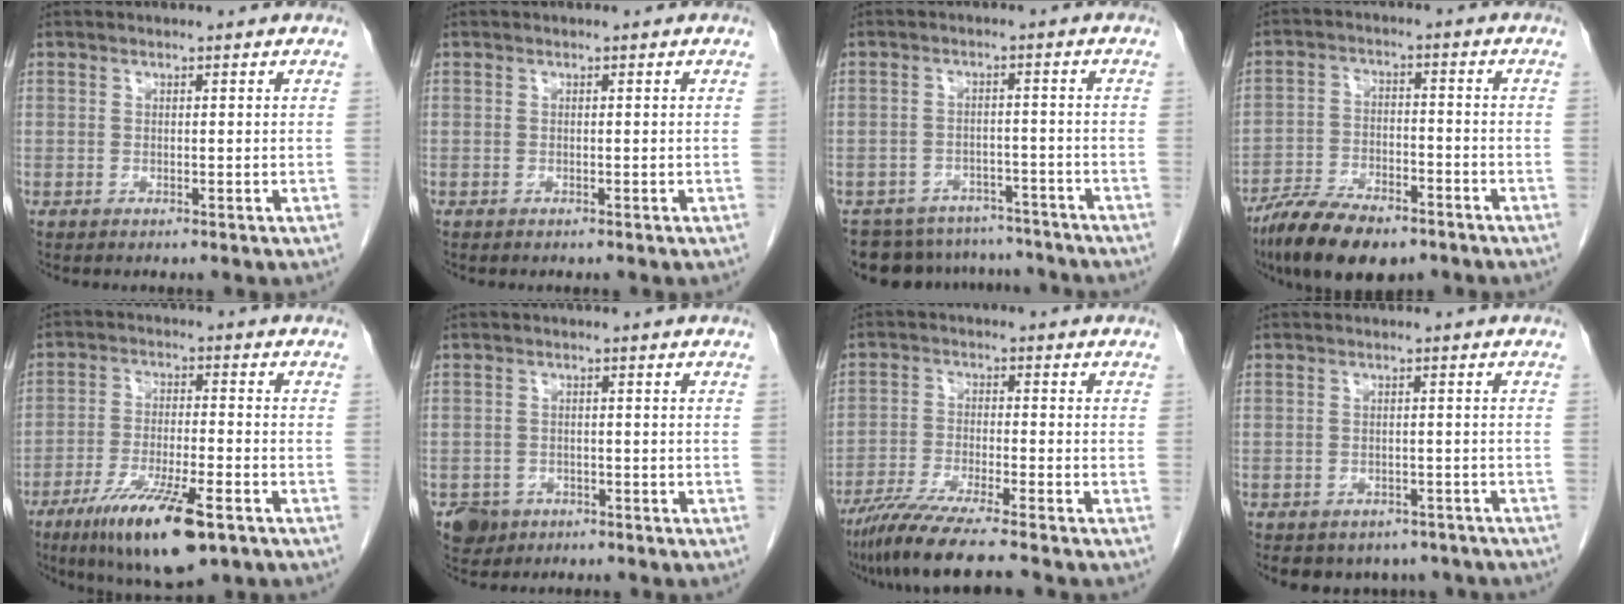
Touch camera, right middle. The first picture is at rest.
{"total": 0.0}
{"total": 12.9, "force": [-11.8, 5.0, 1.9], "torque": [-0.037, 0.011, -0.149]}
{"total": 11.9, "force": [-8.9, 4.1, 6.7], "torque": [-0.120, -0.014, -0.155]}
{"total": 13.0, "force": [-7.6, 2.3, 10.3], "torque": [-0.186, -0.028, -0.124]}
{"total": 3.8, "force": [-2.2, 3.0, 0.5], "torque": [-0.006, 0.007, -0.033]}
{"total": 10.0, "force": [-8.3, -0.7, 5.5], "torque": [-0.088, -0.035, -0.143]}
{"total": 9.2, "force": [-7.5, 5.0, 1.9], "torque": [-0.019, 0.005, -0.079]}